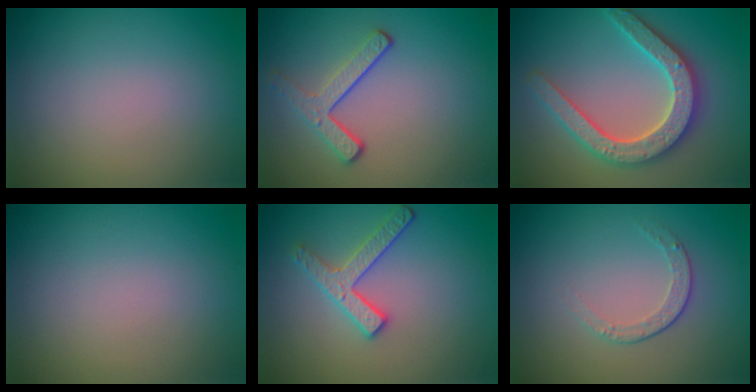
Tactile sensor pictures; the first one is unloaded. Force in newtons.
{"total": 3.0, "press": 2.2, "slide": 2.0}
{"total": 5.3, "press": 5.2, "slide": 1.0}
{"total": 0.0}
{"total": 2.6, "press": 2.5, "slide": 0.4}
{"total": 1.6, "press": 1.2, "slide": 1.1}